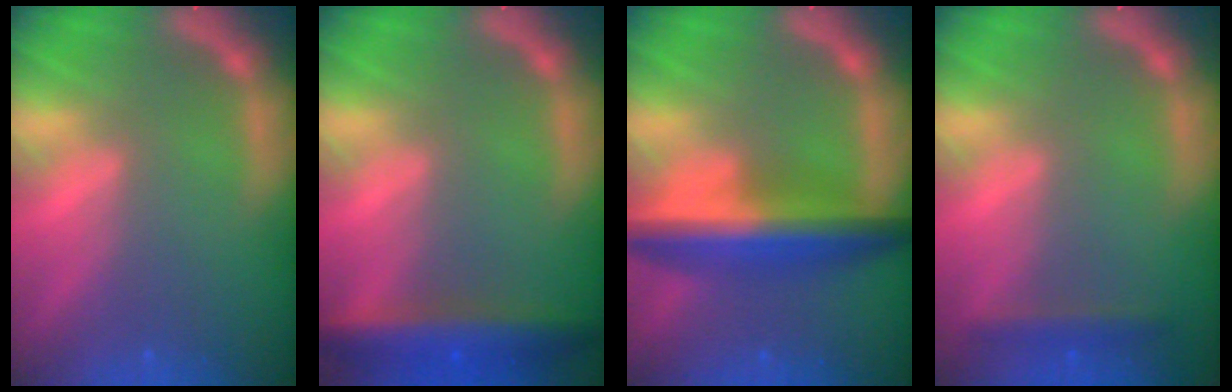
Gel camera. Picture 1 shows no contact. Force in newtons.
{"total": 6.0}
{"total": 8.0}
{"total": 1.9}